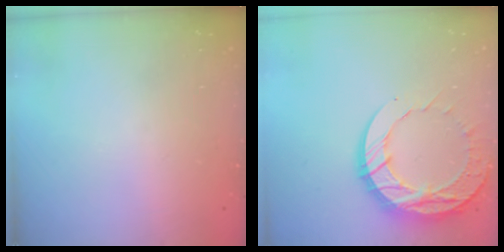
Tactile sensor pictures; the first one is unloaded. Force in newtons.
{"total": 16.1, "press": 16.1, "slide": 1.3}